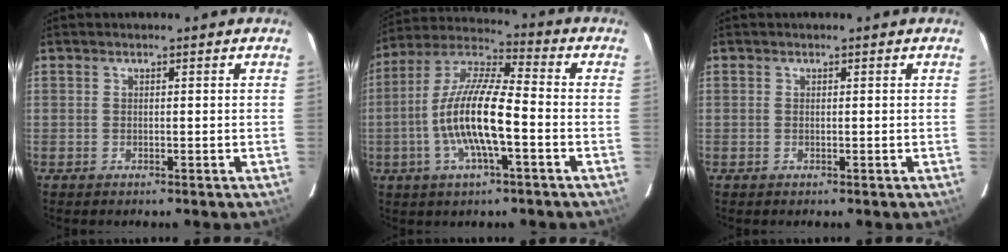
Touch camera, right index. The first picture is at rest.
{"total": 14.2, "force": [-3.6, 3.2, 13.3], "torque": [-0.264, -0.002, -0.073]}
{"total": 0.0}